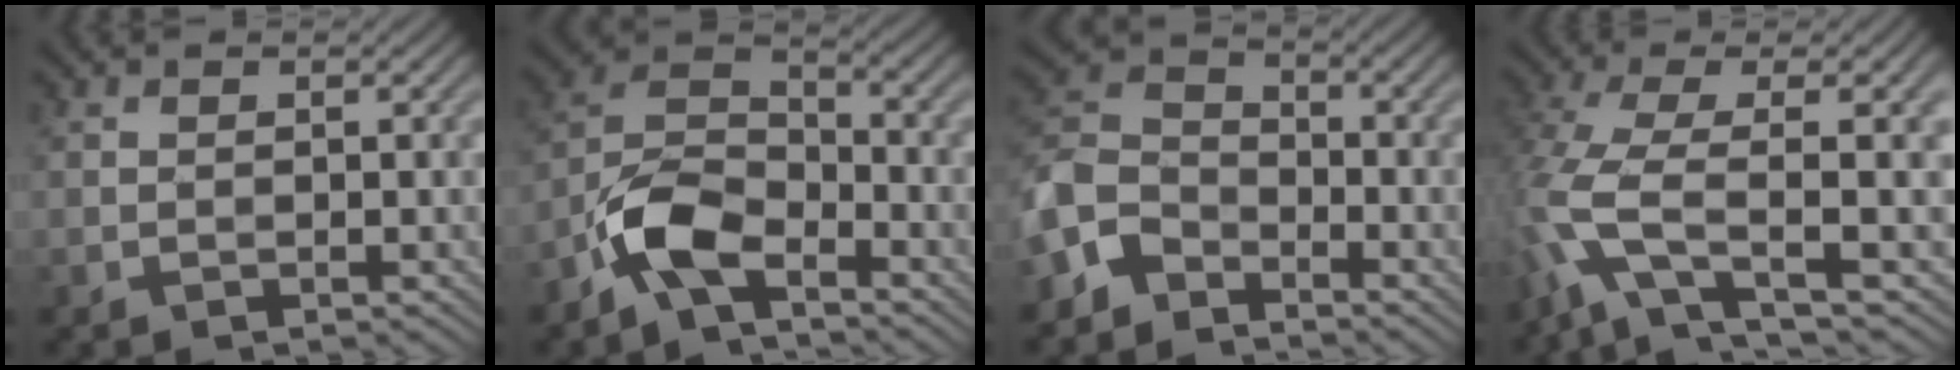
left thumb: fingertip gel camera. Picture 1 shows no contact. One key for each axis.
{"total": 8.0, "fx": -5.0, "fy": 3.4, "fz": 5.2, "tx": -0.104, "ty": 0.008, "tz": -0.117}
{"total": 7.0, "fx": -5.3, "fy": 3.6, "fz": 2.7, "tx": -0.065, "ty": 0.002, "tz": -0.130}
{"total": 11.6, "fx": -0.5, "fy": 4.0, "fz": 10.9, "tx": -0.231, "ty": 0.001, "tz": -0.015}